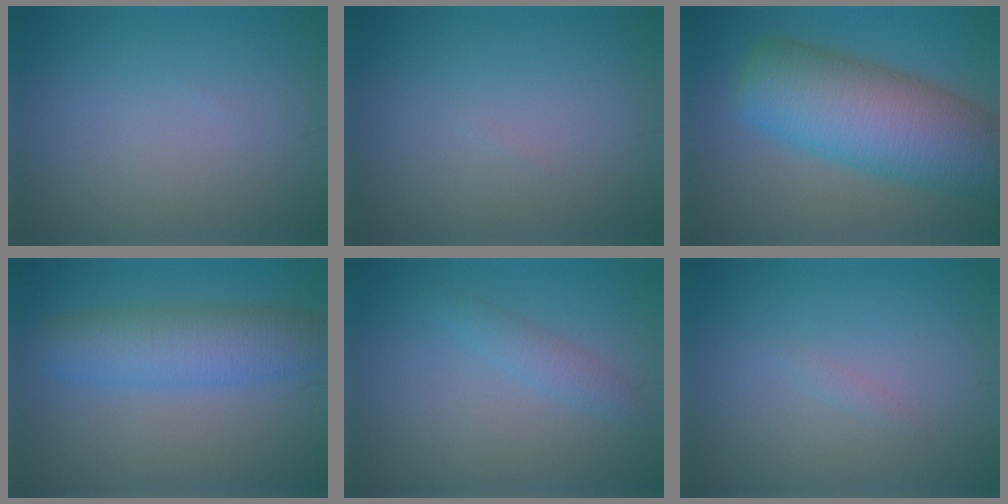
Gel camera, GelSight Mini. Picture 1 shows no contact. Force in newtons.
{"total": 0.0}
{"total": 11.6, "press": 11.6, "slide": 0.4}
{"total": 5.7, "press": 5.7, "slide": 0.1}
{"total": 1.7, "press": 1.7, "slide": 0.1}
{"total": 0.5, "press": 0.5, "slide": 0.0}